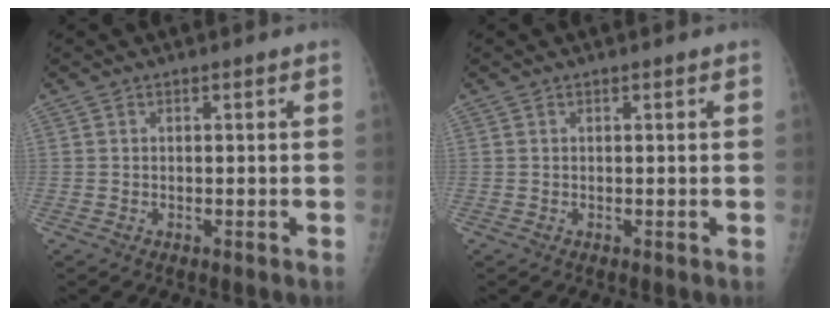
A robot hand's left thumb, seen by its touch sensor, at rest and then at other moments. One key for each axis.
{"total": 0.0}